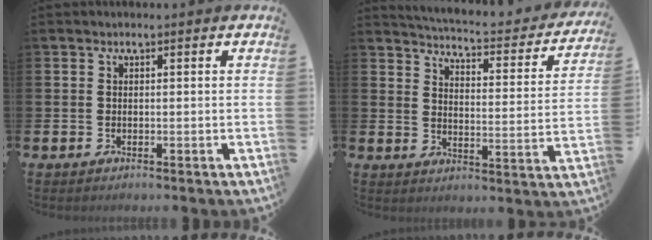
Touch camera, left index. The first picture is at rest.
{"total": 4.5, "force": [4.4, 0.4, 1.1], "torque": [-0.041, -0.042, 0.068]}